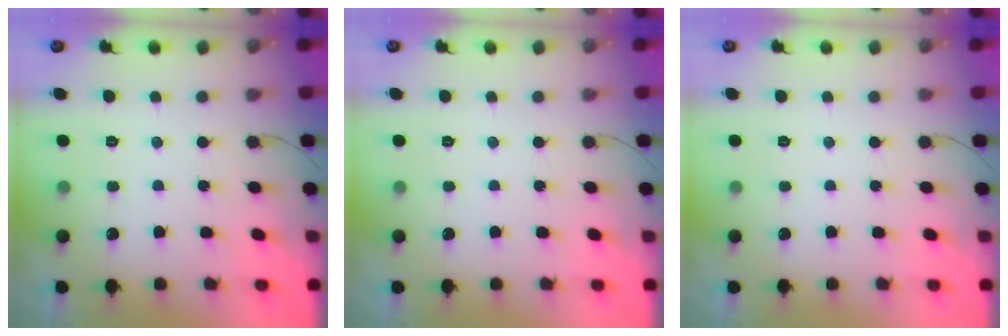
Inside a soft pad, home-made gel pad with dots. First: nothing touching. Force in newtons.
{"total": 0.0}
{"total": 0.0}